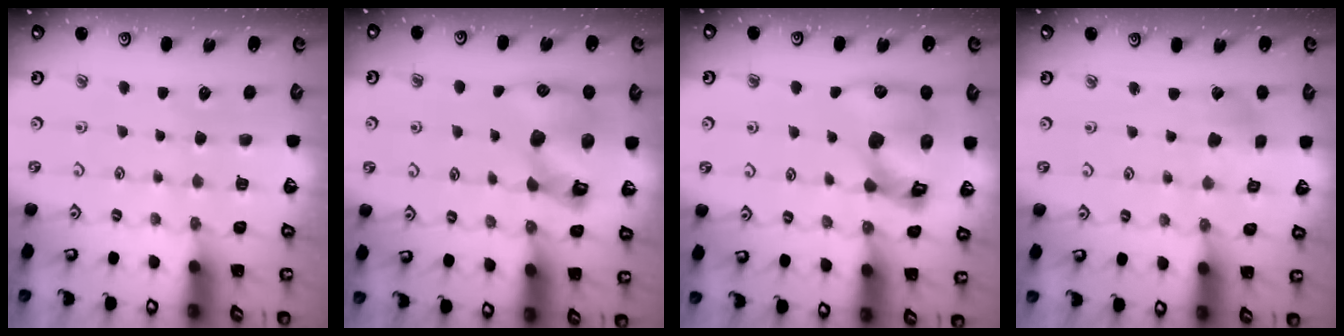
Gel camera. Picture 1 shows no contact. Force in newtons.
{"total": 12.9, "press": 12.8, "slide": 1.8}
{"total": 18.3, "press": 18.1, "slide": 2.5}
{"total": 2.2, "press": 2.2, "slide": 0.2}